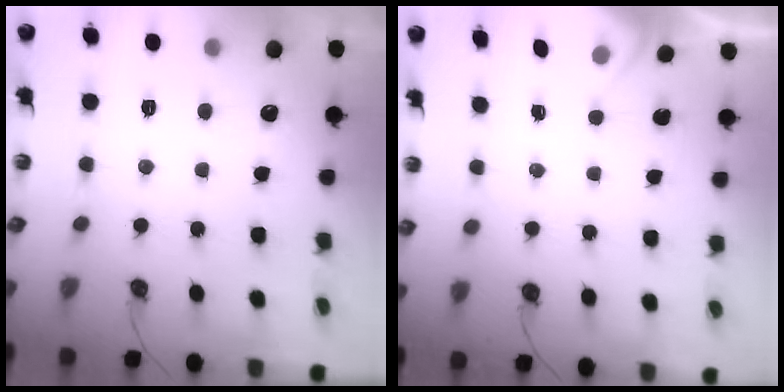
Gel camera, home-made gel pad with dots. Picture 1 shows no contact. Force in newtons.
{"total": 2.6, "press": 2.6, "slide": 0.4}